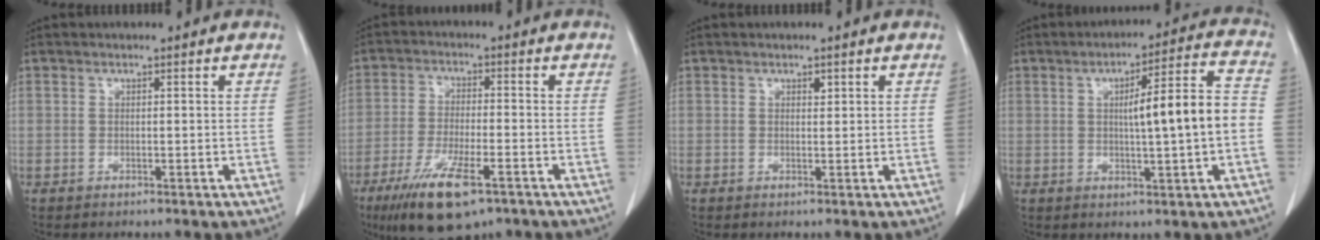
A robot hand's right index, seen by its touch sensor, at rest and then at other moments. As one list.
[{"total": 11.7, "force": [-7.0, 2.9, 8.9], "torque": [-0.166, -0.024, -0.116]}, {"total": 0.7, "force": [0.4, 0.4, 0.4], "torque": [-0.006, -0.003, 0.006]}, {"total": 10.8, "force": [-0.4, 0.6, 10.8], "torque": [-0.157, 0.020, -0.005]}]